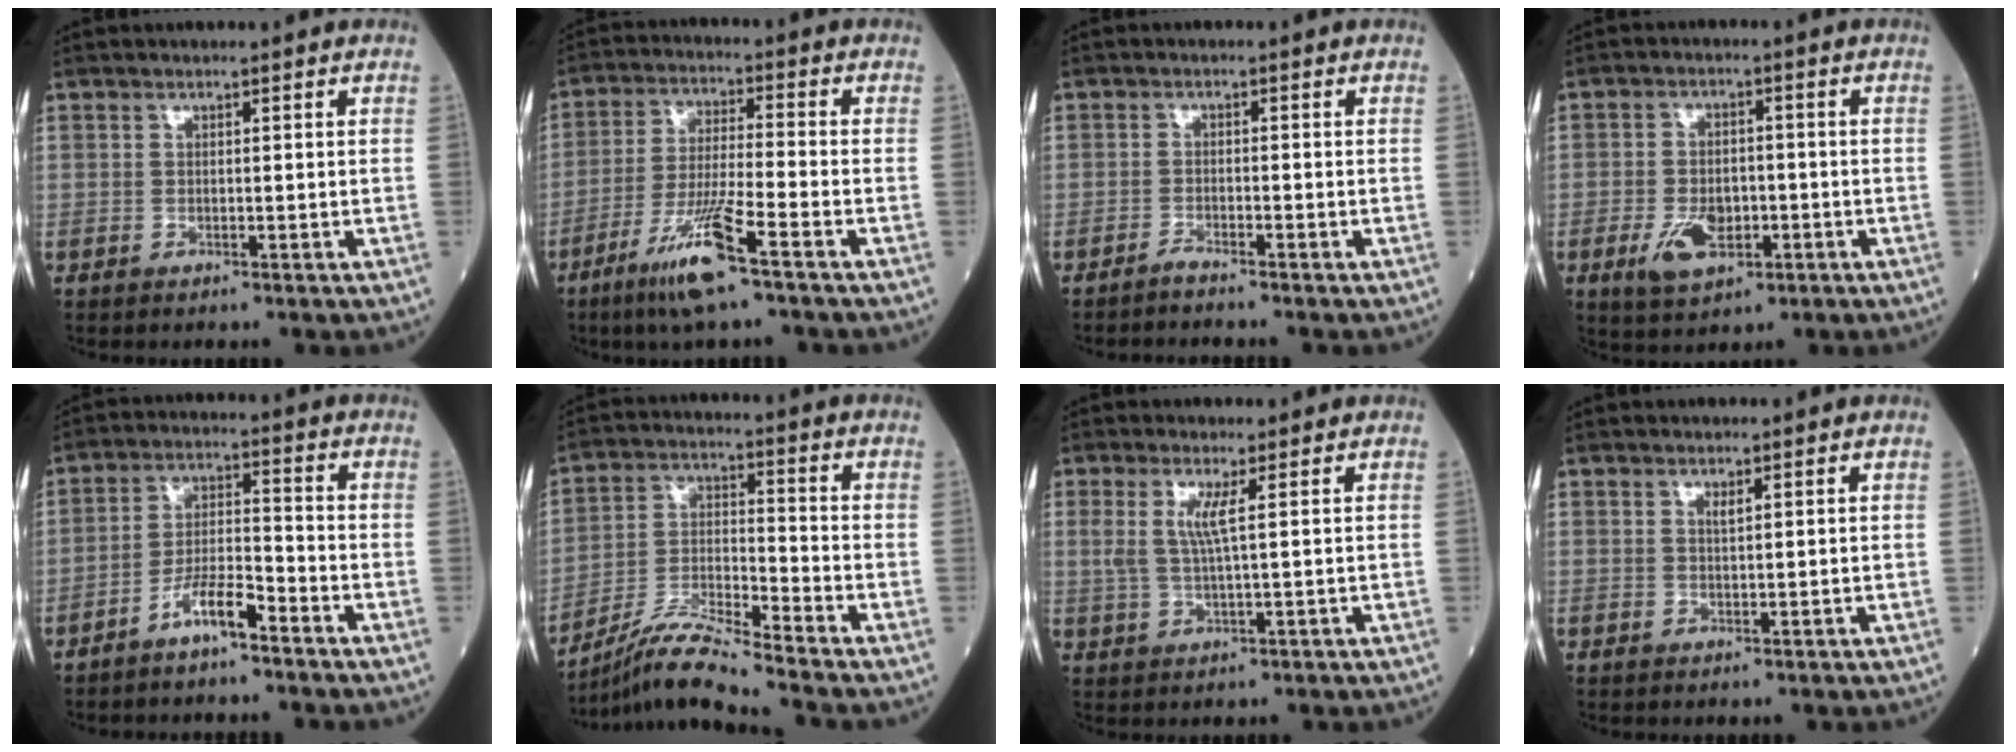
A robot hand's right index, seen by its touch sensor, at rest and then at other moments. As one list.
[{"total": 9.9, "force": [-5.9, -0.3, 7.9], "torque": [-0.156, -0.022, -0.114]}, {"total": 1.5, "force": [-1.4, -0.4, 0.3], "torque": [-0.009, -0.003, -0.027]}, {"total": 6.7, "force": [-2.6, 3.8, 4.9], "torque": [-0.091, -0.002, -0.039]}, {"total": 5.9, "force": [-4.3, 0.9, 4.0], "torque": [-0.081, 0.007, -0.083]}, {"total": 9.2, "force": [-8.4, -1.9, 3.2], "torque": [-0.073, -0.009, -0.159]}, {"total": 3.6, "force": [1.0, -0.1, 3.5], "torque": [-0.077, 0.002, 0.022]}, {"total": 0.7, "force": [0.4, 0.0, 0.6], "torque": [-0.013, -0.004, 0.009]}]